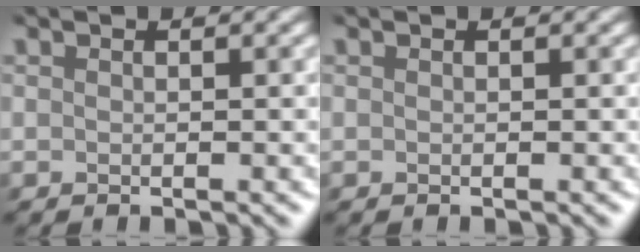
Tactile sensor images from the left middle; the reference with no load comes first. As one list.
[{"total": 0.0}]